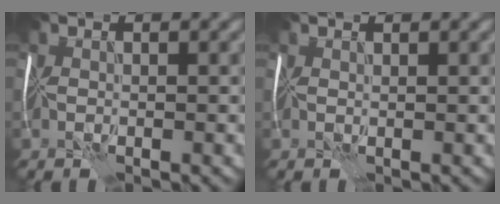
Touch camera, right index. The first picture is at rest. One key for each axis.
{"total": 1.0, "fx": 0.9, "fy": 0.2, "fz": 0.3, "tx": -0.004, "ty": 0.004, "tz": 0.014}